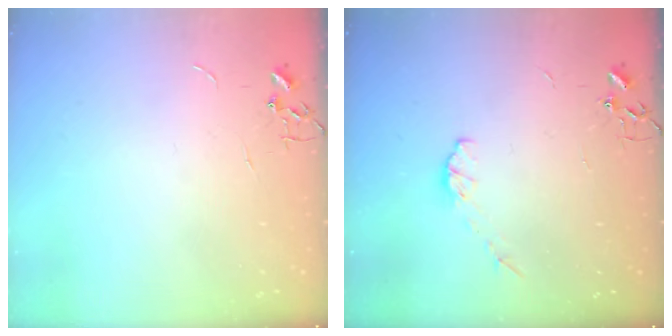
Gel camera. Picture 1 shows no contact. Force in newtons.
{"total": 5.1, "press": 5.1, "slide": 0.8}